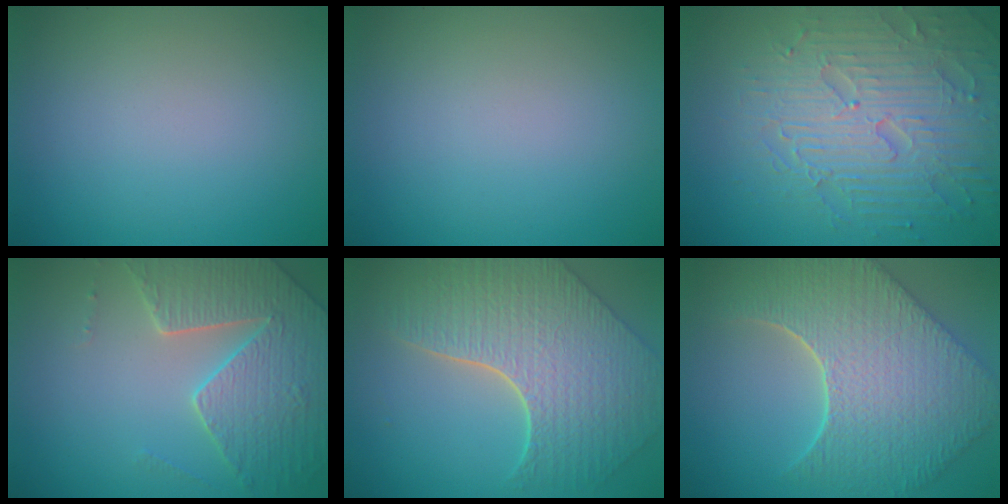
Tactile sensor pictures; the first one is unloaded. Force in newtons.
{"total": 0.0}
{"total": 7.5, "press": 5.9, "slide": 4.6}
{"total": 4.8, "press": 4.6, "slide": 1.5}
{"total": 8.3, "press": 6.1, "slide": 5.6}
{"total": 9.8, "press": 7.2, "slide": 6.6}